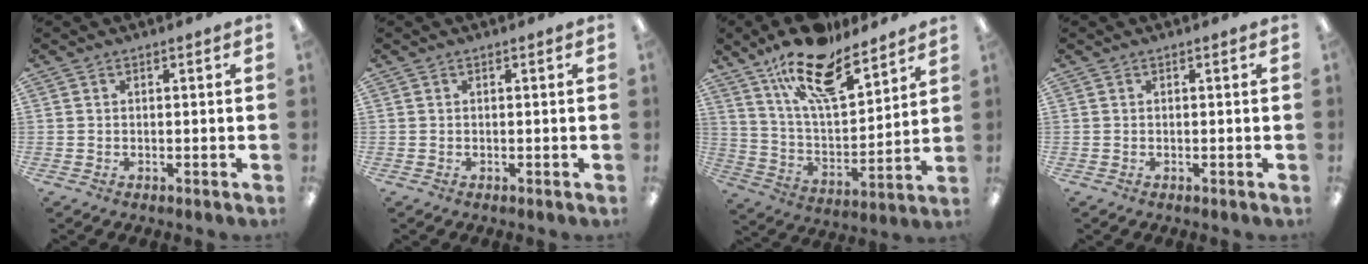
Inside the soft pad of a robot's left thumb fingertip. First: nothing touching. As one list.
[{"total": 0.0}, {"total": 19.2, "force": [14.0, 6.9, 11.2], "torque": [-0.190, -0.078, 0.240]}, {"total": 0.0}]